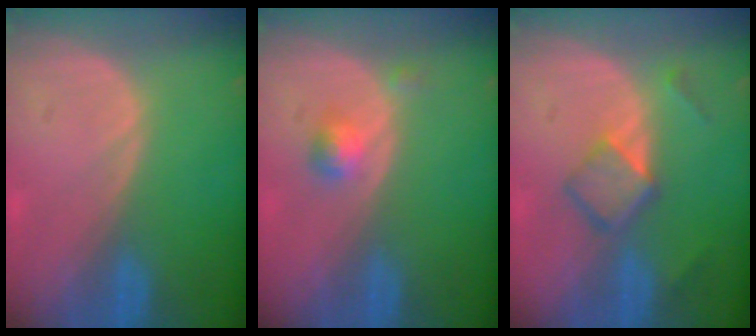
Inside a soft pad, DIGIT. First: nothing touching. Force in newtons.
{"total": 2.4, "press": 2.1, "slide": 1.1}
{"total": 5.1, "press": 4.8, "slide": 1.9}